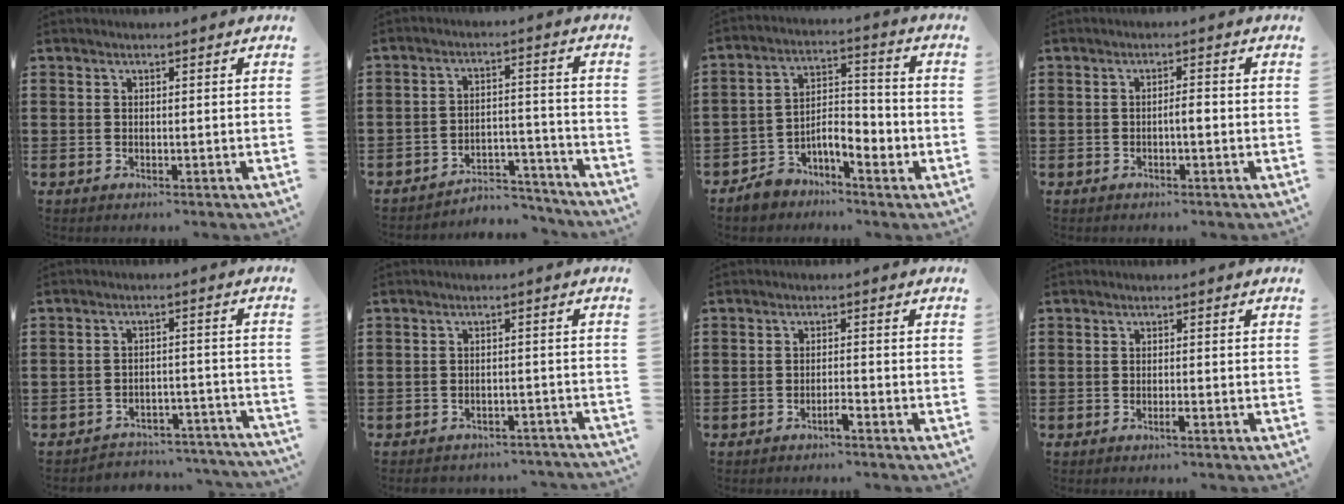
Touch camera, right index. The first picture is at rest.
{"total": 4.7, "force": [-4.4, 1.2, 1.2], "torque": [-0.023, 0.010, -0.091]}
{"total": 5.8, "force": [-3.6, 3.1, 3.3], "torque": [-0.068, 0.013, -0.072]}
{"total": 1.8, "force": [-0.5, 0.3, 1.7], "torque": [-0.031, 0.001, -0.010]}
{"total": 3.9, "force": [-3.8, 0.6, 0.5], "torque": [-0.014, 0.005, -0.081]}
{"total": 2.3, "force": [-2.3, 0.4, 0.1], "torque": [-0.009, 0.000, -0.048]}
{"total": 1.6, "force": [-1.3, 0.0, 0.9], "torque": [-0.017, -0.002, -0.024]}
{"total": 1.0, "force": [-0.7, 0.1, 0.7], "torque": [-0.015, -0.003, -0.012]}